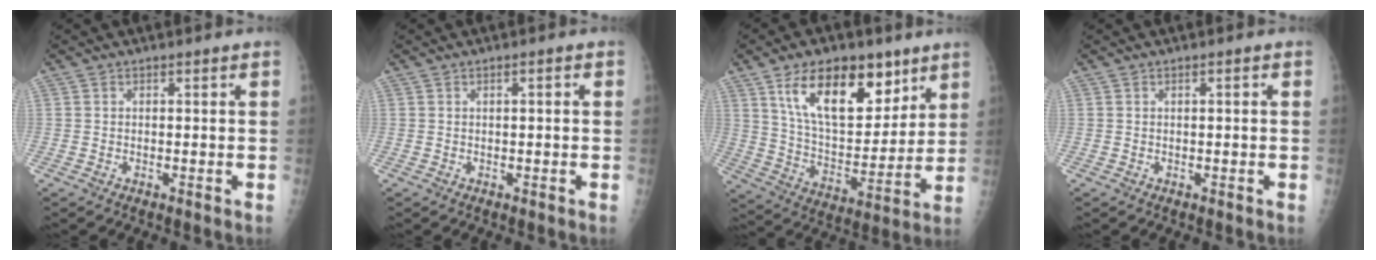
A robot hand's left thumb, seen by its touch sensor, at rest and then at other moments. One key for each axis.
{"total": 1.4, "fx": 0.3, "fy": 0.4, "fz": 1.3, "tx": -0.019, "ty": 0.003, "tz": 0.004}
{"total": 20.0, "fx": 10.9, "fy": 10.3, "fz": 13.2, "tx": -0.166, "ty": -0.051, "tz": 0.194}
{"total": 0.9, "fx": 0.2, "fy": 0.2, "fz": 0.8, "tx": -0.015, "ty": 0.002, "tz": 0.003}